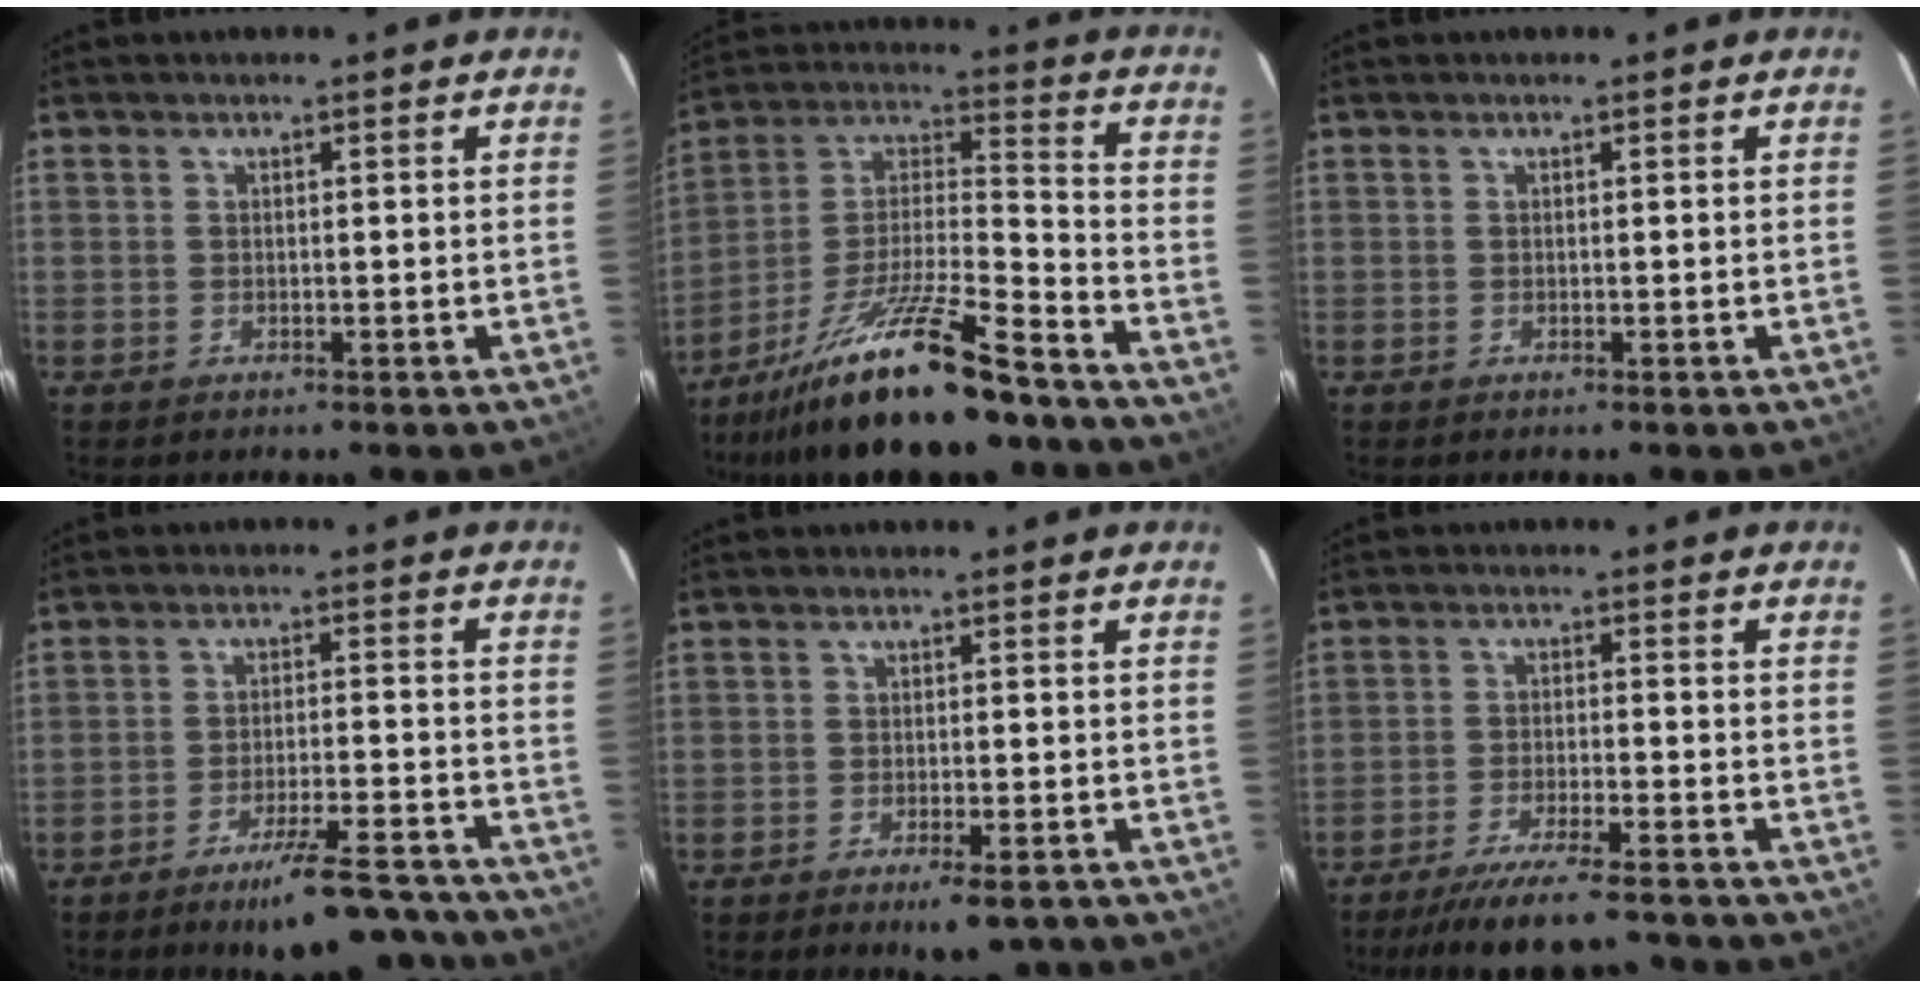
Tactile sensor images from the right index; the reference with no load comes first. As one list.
[{"total": 21.0, "force": [-15.6, 3.8, 13.6], "torque": [-0.248, -0.009, -0.259]}, {"total": 0.0}, {"total": 14.6, "force": [-13.1, 2.4, 6.1], "torque": [-0.097, 0.003, -0.180]}, {"total": 5.7, "force": [-4.2, 1.7, 3.5], "torque": [-0.060, -0.007, -0.055]}, {"total": 12.9, "force": [-11.4, 1.6, 5.9], "torque": [-0.128, -0.018, -0.180]}]